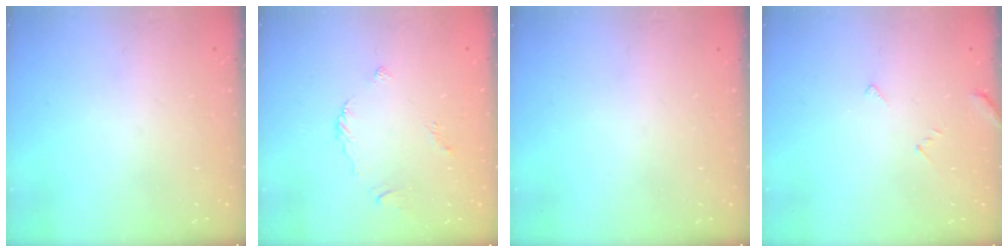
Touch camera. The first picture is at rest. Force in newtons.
{"total": 3.4, "press": 3.3, "slide": 0.7}
{"total": 0.0}
{"total": 3.1, "press": 3.1, "slide": 0.2}